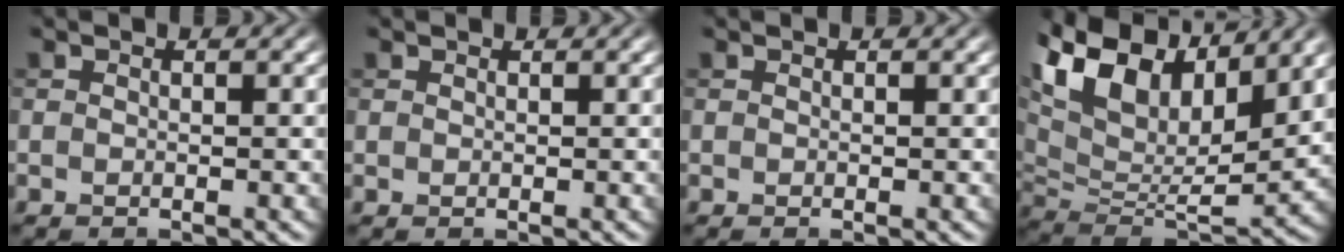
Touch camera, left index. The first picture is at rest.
{"total": 0.7, "force": [0.5, 0.5, -0.1], "torque": [0.004, 0.000, 0.009]}
{"total": 0.0}
{"total": 14.4, "force": [8.0, 6.8, 9.9], "torque": [-0.211, 0.043, 0.142]}